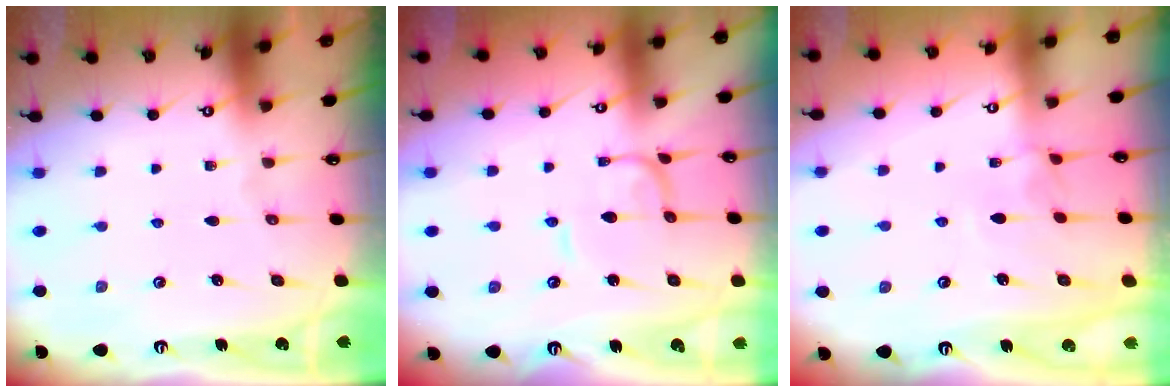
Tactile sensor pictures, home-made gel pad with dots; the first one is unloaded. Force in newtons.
{"total": 1.6, "press": 1.6, "slide": 0.2}
{"total": 4.7, "press": 4.7, "slide": 0.1}